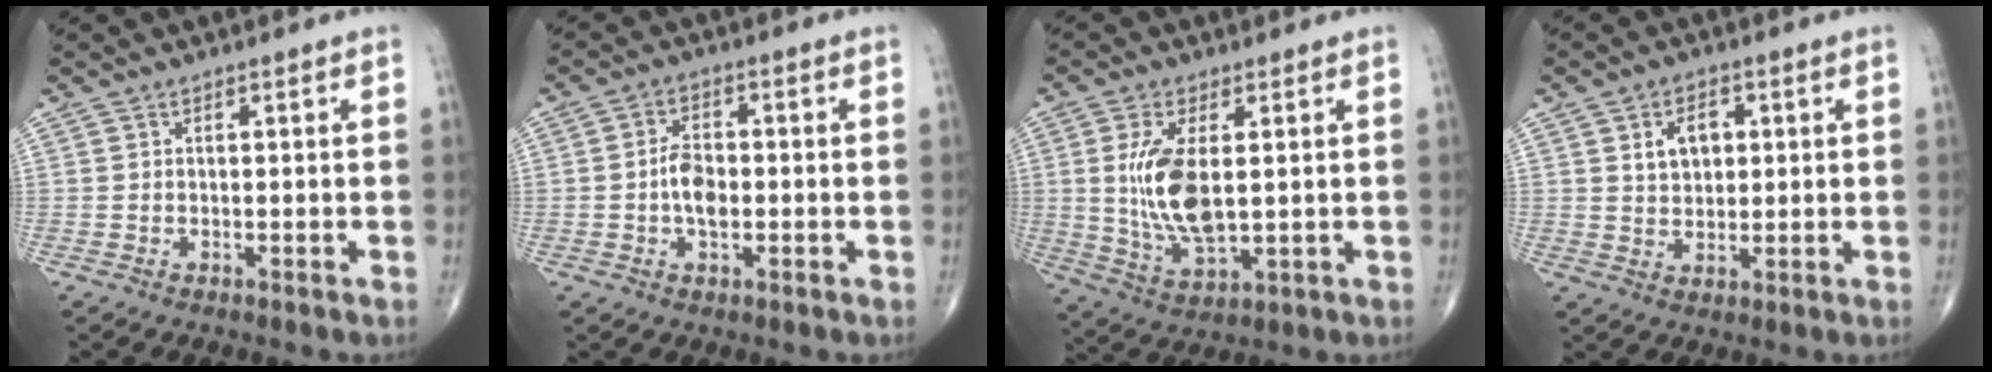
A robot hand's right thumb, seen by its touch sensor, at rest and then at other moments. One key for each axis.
{"total": 5.2, "fx": -0.6, "fy": 3.0, "fz": 4.2, "tx": -0.069, "ty": 0.009, "tz": -0.016}
{"total": 11.4, "fx": 1.4, "fy": 5.1, "fz": 10.2, "tx": -0.204, "ty": -0.017, "tz": 0.037}
{"total": 5.8, "fx": 1.8, "fy": 4.0, "fz": 3.9, "tx": -0.044, "ty": -0.004, "tz": 0.031}